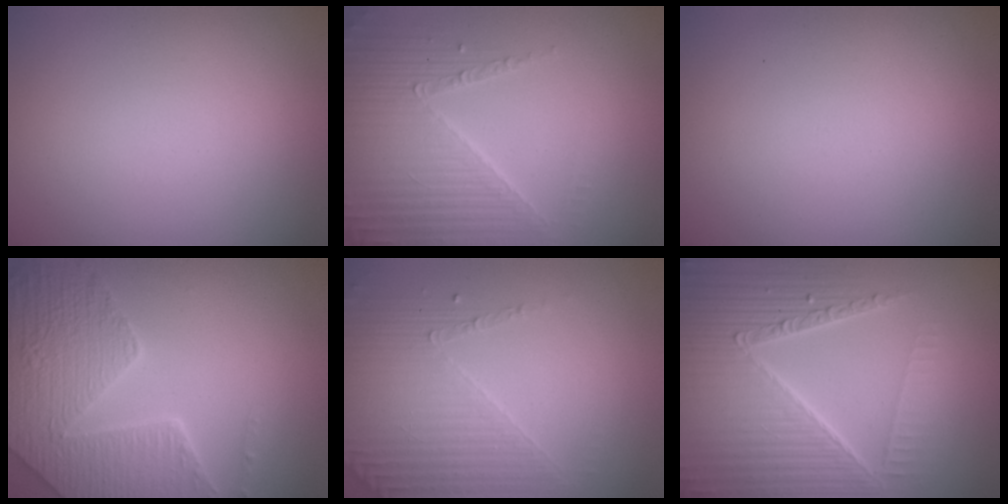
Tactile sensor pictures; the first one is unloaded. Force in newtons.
{"total": 4.3, "press": 4.3, "slide": 0.6}
{"total": 0.0}
{"total": 8.6, "press": 6.1, "slide": 6.0}
{"total": 4.4, "press": 3.2, "slide": 3.0}
{"total": 8.5, "press": 5.9, "slide": 6.1}